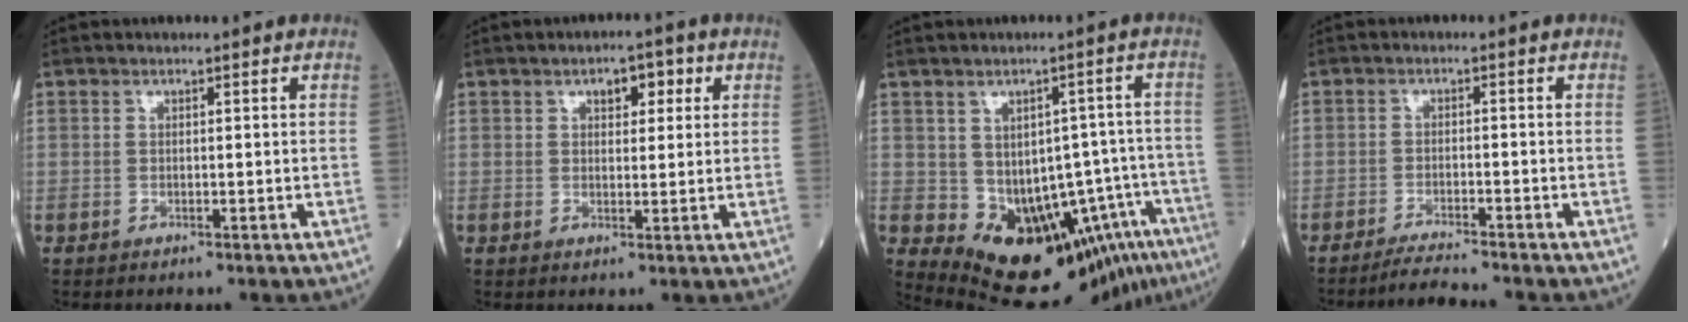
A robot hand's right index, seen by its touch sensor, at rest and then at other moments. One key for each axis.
{"total": 3.8, "fx": 1.7, "fy": 1.9, "fz": 2.8, "tx": -0.036, "ty": 0.012, "tz": 0.023}
{"total": 13.1, "fx": -6.3, "fy": 5.6, "fz": 10.0, "tx": -0.124, "ty": 0.019, "tz": -0.075}
{"total": 4.1, "fx": -3.8, "fy": -1.0, "fz": 1.1, "tx": -0.023, "ty": -0.018, "tz": -0.065}